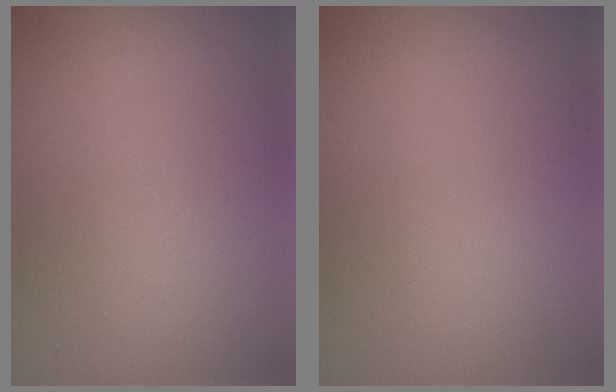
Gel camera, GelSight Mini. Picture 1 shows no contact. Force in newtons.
{"total": 0.0}